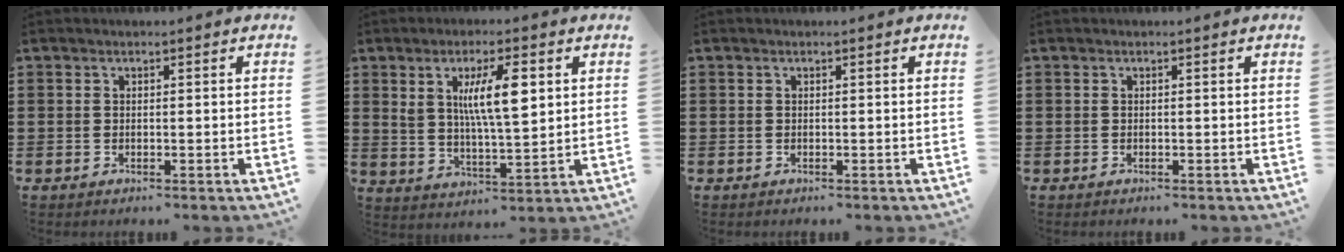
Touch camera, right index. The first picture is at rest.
{"total": 9.1, "force": [3.0, 2.6, 8.2], "torque": [-0.158, 0.004, 0.049]}
{"total": 0.0}
{"total": 0.0}